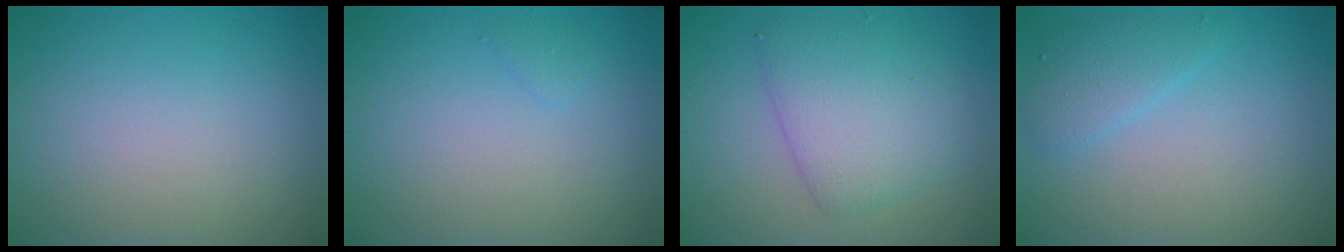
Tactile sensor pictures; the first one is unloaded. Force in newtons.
{"total": 0.5, "press": 0.5, "slide": 0.0}
{"total": 5.1, "press": 5.1, "slide": 0.1}
{"total": 2.0, "press": 2.0, "slide": 0.1}